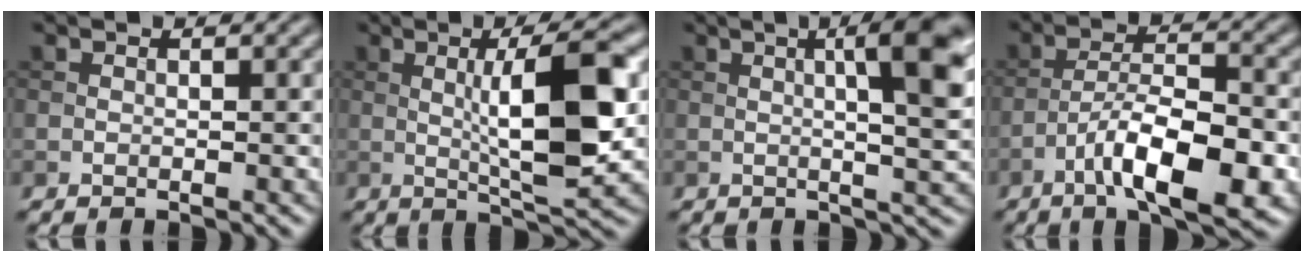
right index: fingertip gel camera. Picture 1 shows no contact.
{"total": 8.7, "force": [0.5, 1.9, 8.5], "torque": [-0.124, 0.002, 0.010]}
{"total": 8.5, "force": [1.8, 2.1, 8.0], "torque": [-0.086, 0.015, 0.020]}
{"total": 8.8, "force": [-4.3, 2.6, 7.2], "torque": [-0.117, 0.012, -0.074]}